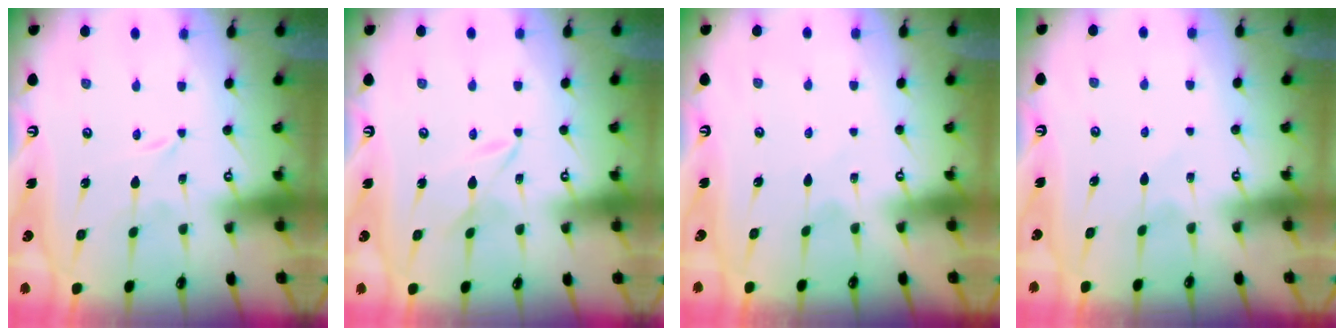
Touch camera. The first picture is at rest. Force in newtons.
{"total": 2.7, "press": 2.7, "slide": 0.4}
{"total": 2.2, "press": 2.2, "slide": 0.3}
{"total": 4.2, "press": 4.2, "slide": 0.4}